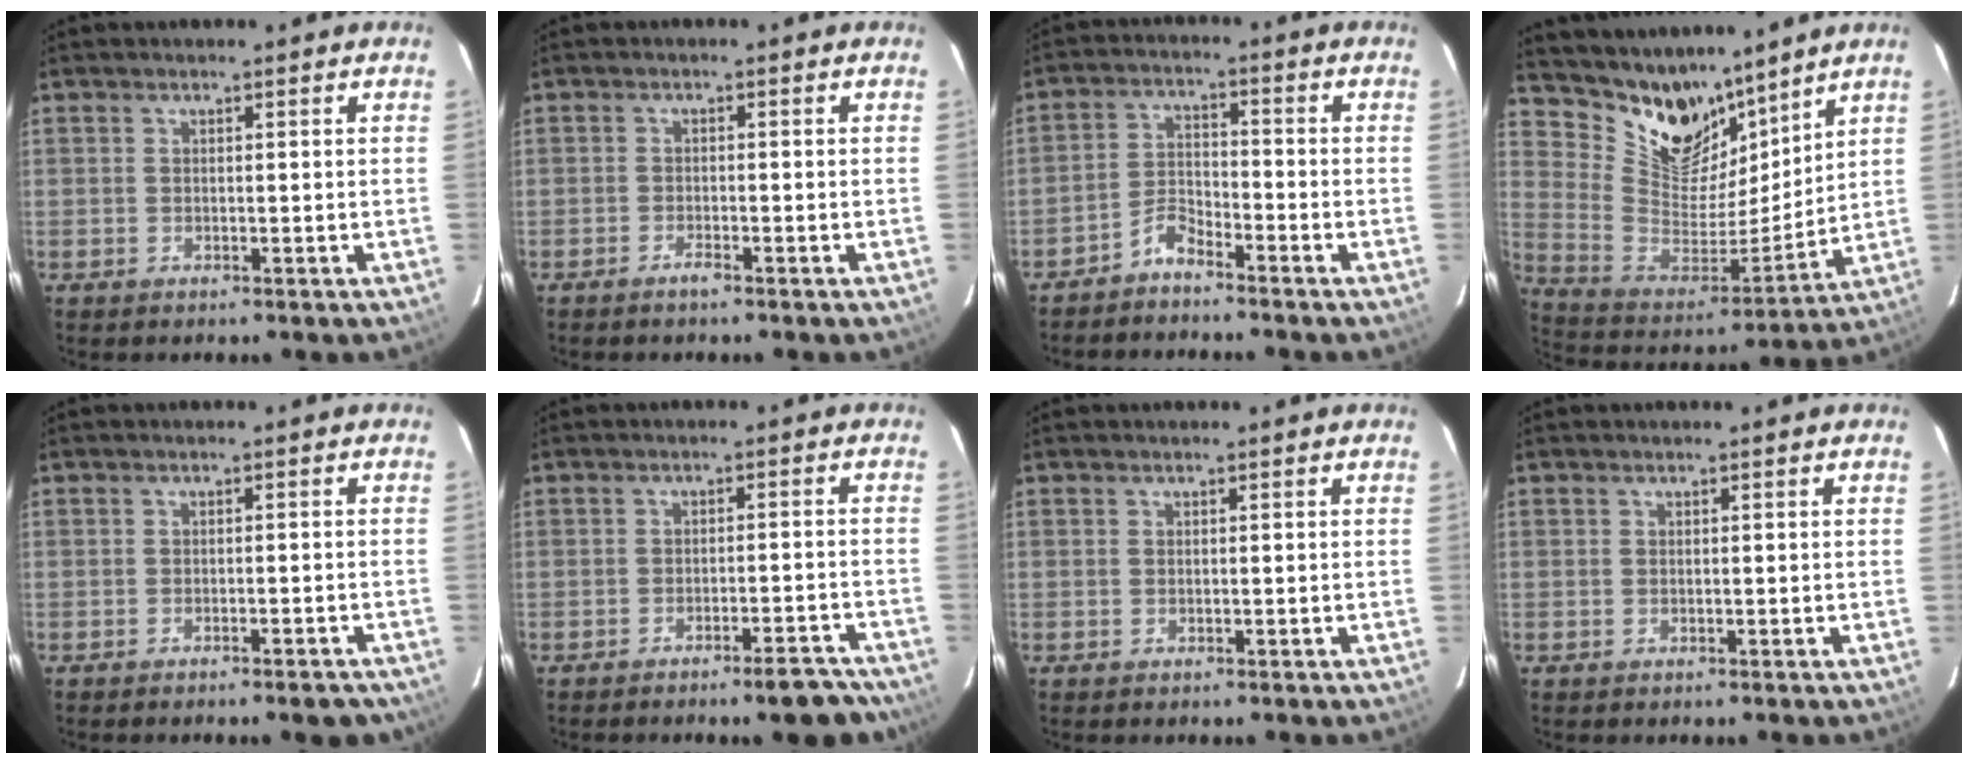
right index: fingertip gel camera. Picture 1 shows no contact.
{"total": 1.5, "force": [-1.3, 0.2, 0.7], "torque": [-0.021, 0.000, -0.028]}
{"total": 3.8, "force": [-3.4, 1.2, 1.2], "torque": [-0.030, 0.015, -0.071]}
{"total": 16.8, "force": [12.9, 8.6, 6.5], "torque": [-0.152, -0.006, 0.248]}
{"total": 4.9, "force": [-4.1, 1.7, 2.1], "torque": [-0.030, 0.006, -0.038]}
{"total": 7.1, "force": [-6.2, 1.6, 3.2], "torque": [-0.040, 0.016, -0.067]}
{"total": 0.0}
{"total": 0.0}